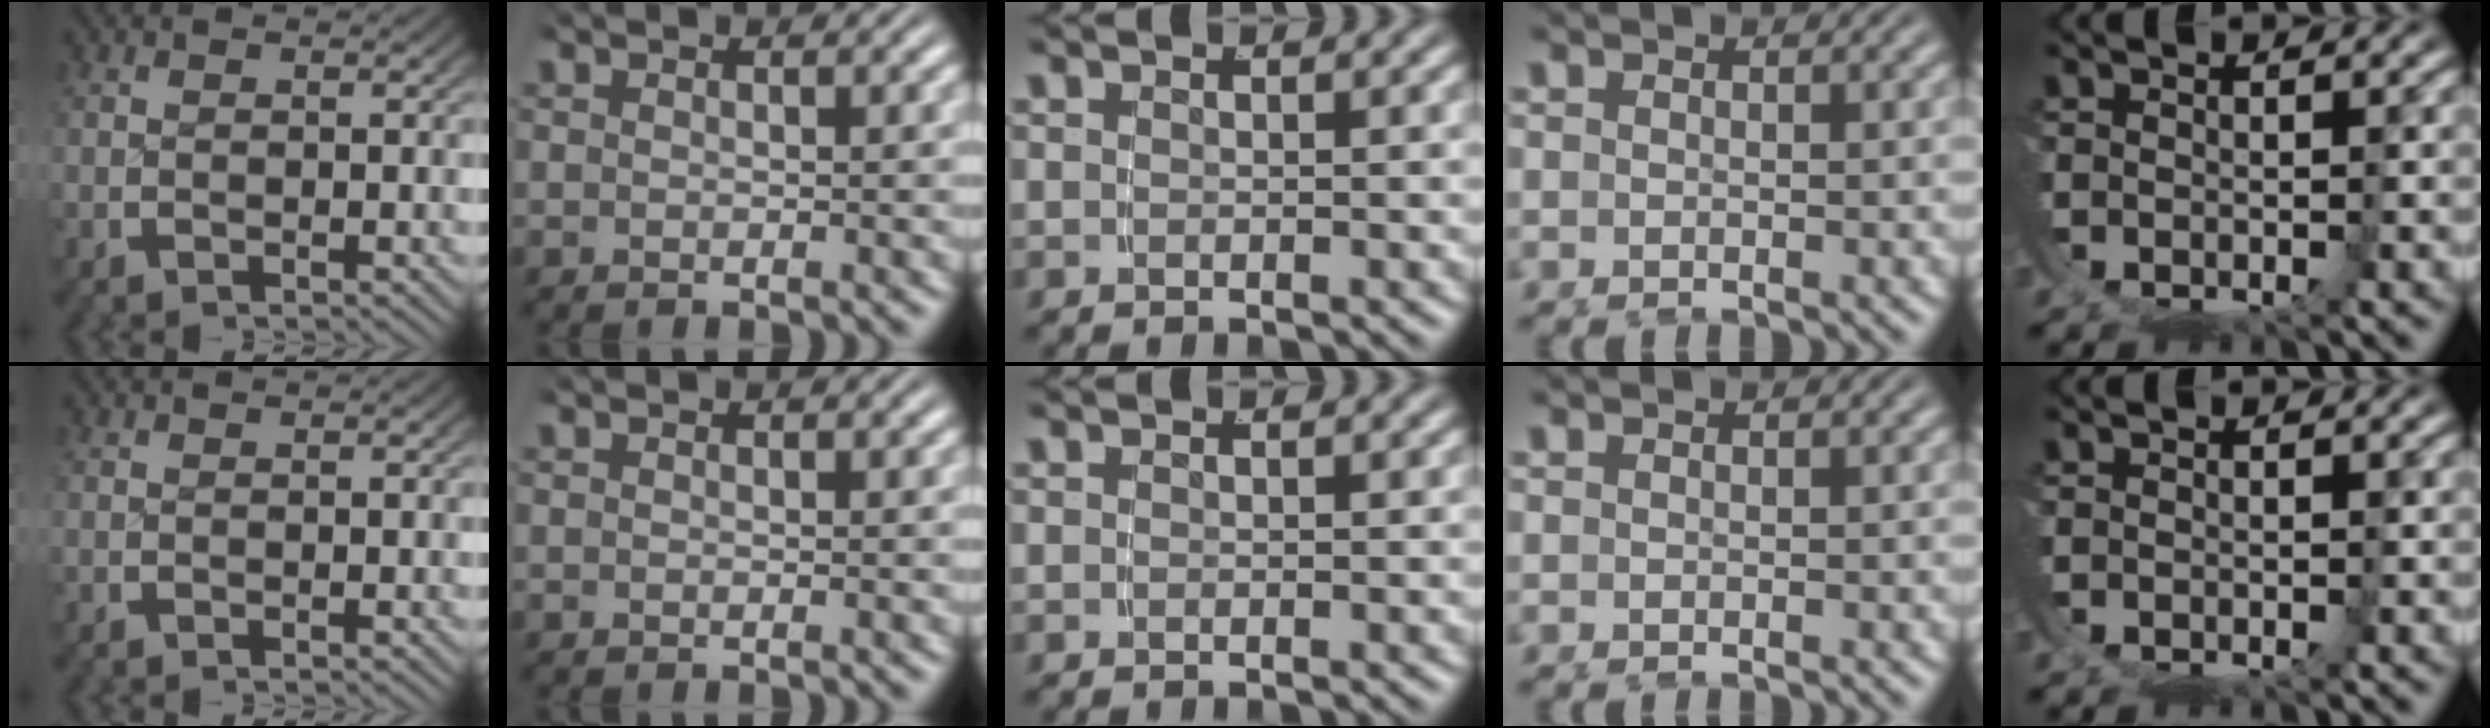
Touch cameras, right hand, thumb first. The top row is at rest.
{}